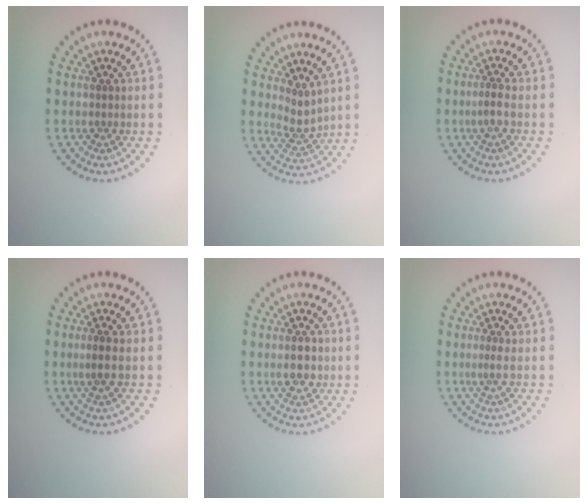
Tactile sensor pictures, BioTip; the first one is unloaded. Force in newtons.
{"total": 2.1, "press": 1.5, "slide": 1.5}
{"total": 1.0, "press": 0.8, "slide": 0.5}
{"total": 1.3, "press": 1.0, "slide": 0.8}
{"total": 2.7, "press": 2.7, "slide": 0.0}
{"total": 0.7, "press": 0.2, "slide": 0.6}